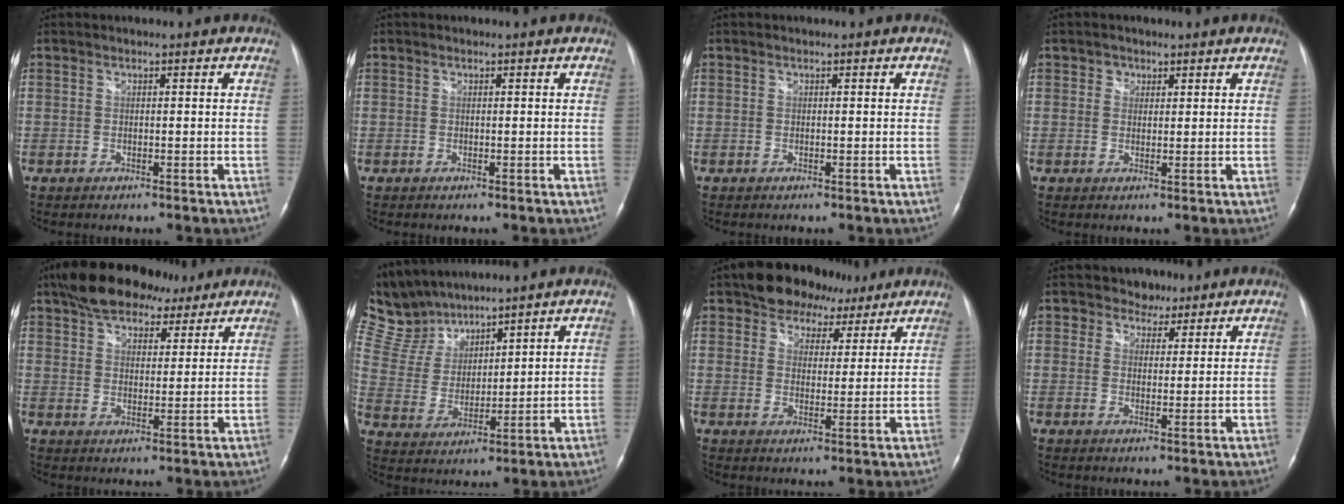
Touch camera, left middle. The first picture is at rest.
{"total": 0.0}
{"total": 0.0}
{"total": 1.7, "force": [0.9, 1.4, 0.3], "torque": [0.002, 0.000, 0.009]}
{"total": 12.9, "force": [9.6, 6.1, 6.1], "torque": [-0.099, 0.035, 0.154]}
{"total": 9.9, "force": [9.3, 2.6, 2.0], "torque": [-0.066, 0.020, 0.201]}
{"total": 8.0, "force": [5.7, 5.3, 2.0], "torque": [-0.018, 0.021, 0.085]}
{"total": 3.8, "force": [2.7, 2.8, 0.1], "torque": [0.006, 0.002, 0.036]}